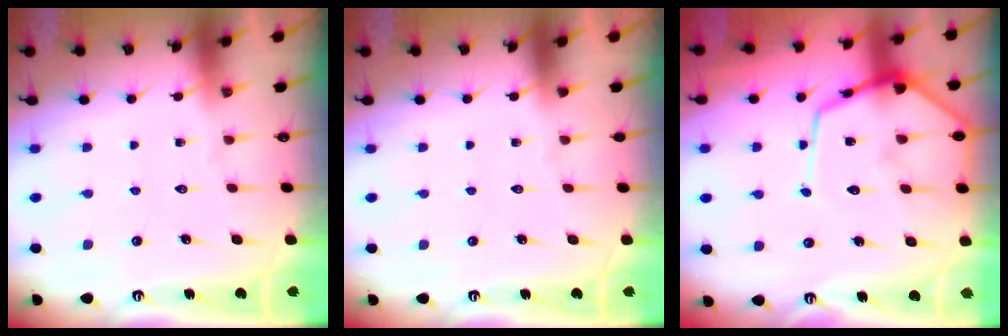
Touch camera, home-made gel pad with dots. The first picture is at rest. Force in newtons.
{"total": 0.0}
{"total": 15.0, "press": 14.9, "slide": 1.4}